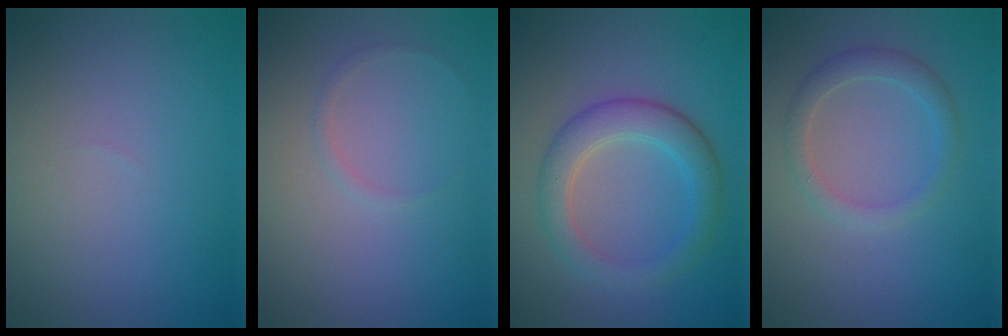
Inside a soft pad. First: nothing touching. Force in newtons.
{"total": 0.5, "press": 0.5, "slide": 0.1}
{"total": 5.3, "press": 5.3, "slide": 0.0}
{"total": 2.2, "press": 2.2, "slide": 0.0}